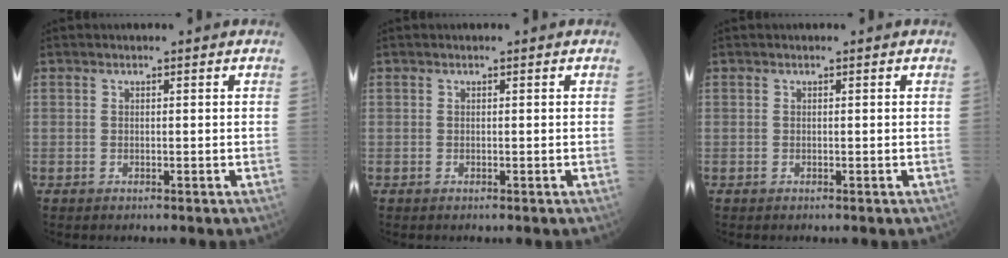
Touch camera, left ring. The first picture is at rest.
{"total": 0.0}
{"total": 0.0}